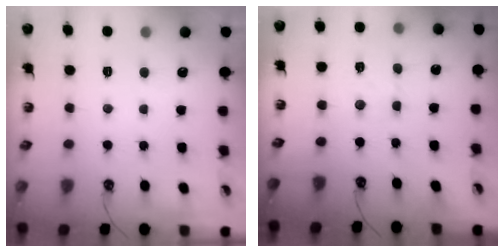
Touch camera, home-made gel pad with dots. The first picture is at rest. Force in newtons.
{"total": 2.5, "press": 2.4, "slide": 0.5}